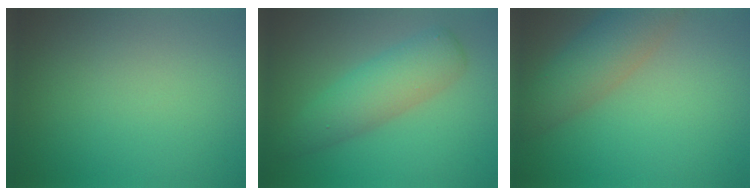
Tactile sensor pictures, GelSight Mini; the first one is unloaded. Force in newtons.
{"total": 4.5, "press": 4.5, "slide": 0.1}
{"total": 4.6, "press": 4.6, "slide": 0.1}